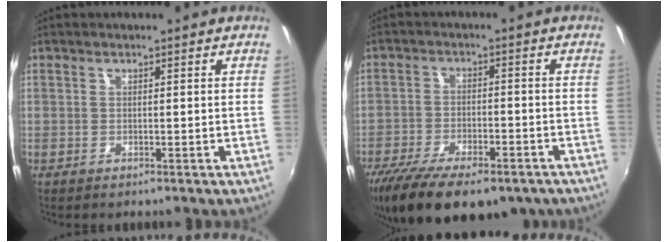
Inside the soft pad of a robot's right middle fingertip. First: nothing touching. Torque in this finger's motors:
{"motor_torque": [1.09, -1.05, 0.49, 0.21]}